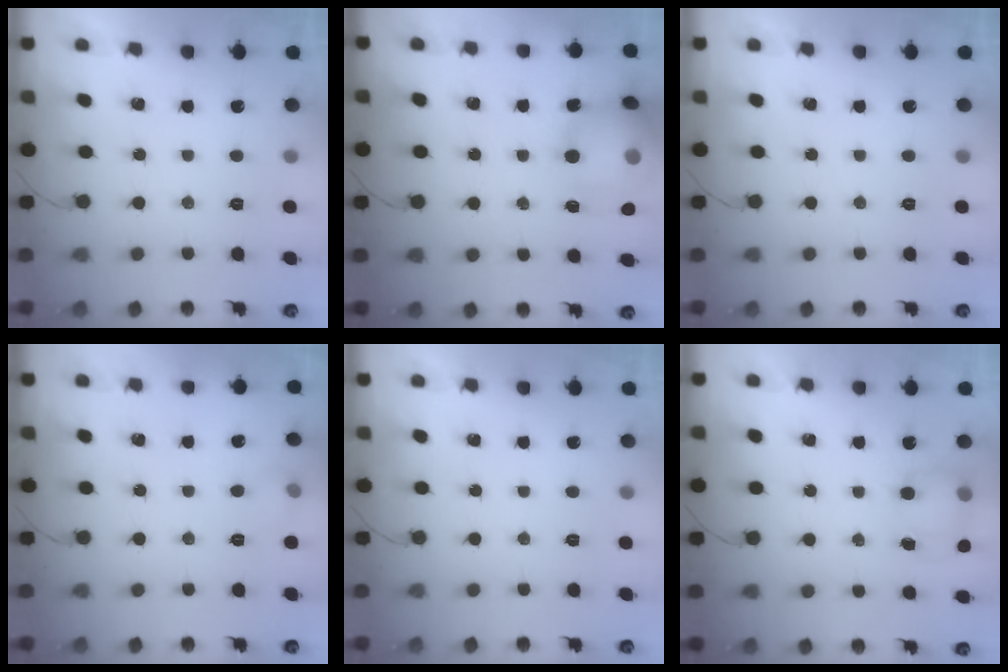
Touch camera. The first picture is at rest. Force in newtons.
{"total": 15.6, "press": 15.2, "slide": 3.4}
{"total": 0.0}
{"total": 5.1, "press": 4.8, "slide": 1.8}
{"total": 0.0}
{"total": 6.6, "press": 6.5, "slide": 0.9}